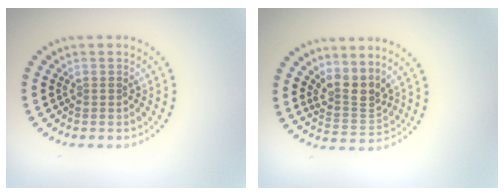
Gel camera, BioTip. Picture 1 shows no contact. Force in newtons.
{"total": 3.0, "press": 2.3, "slide": 2.0}